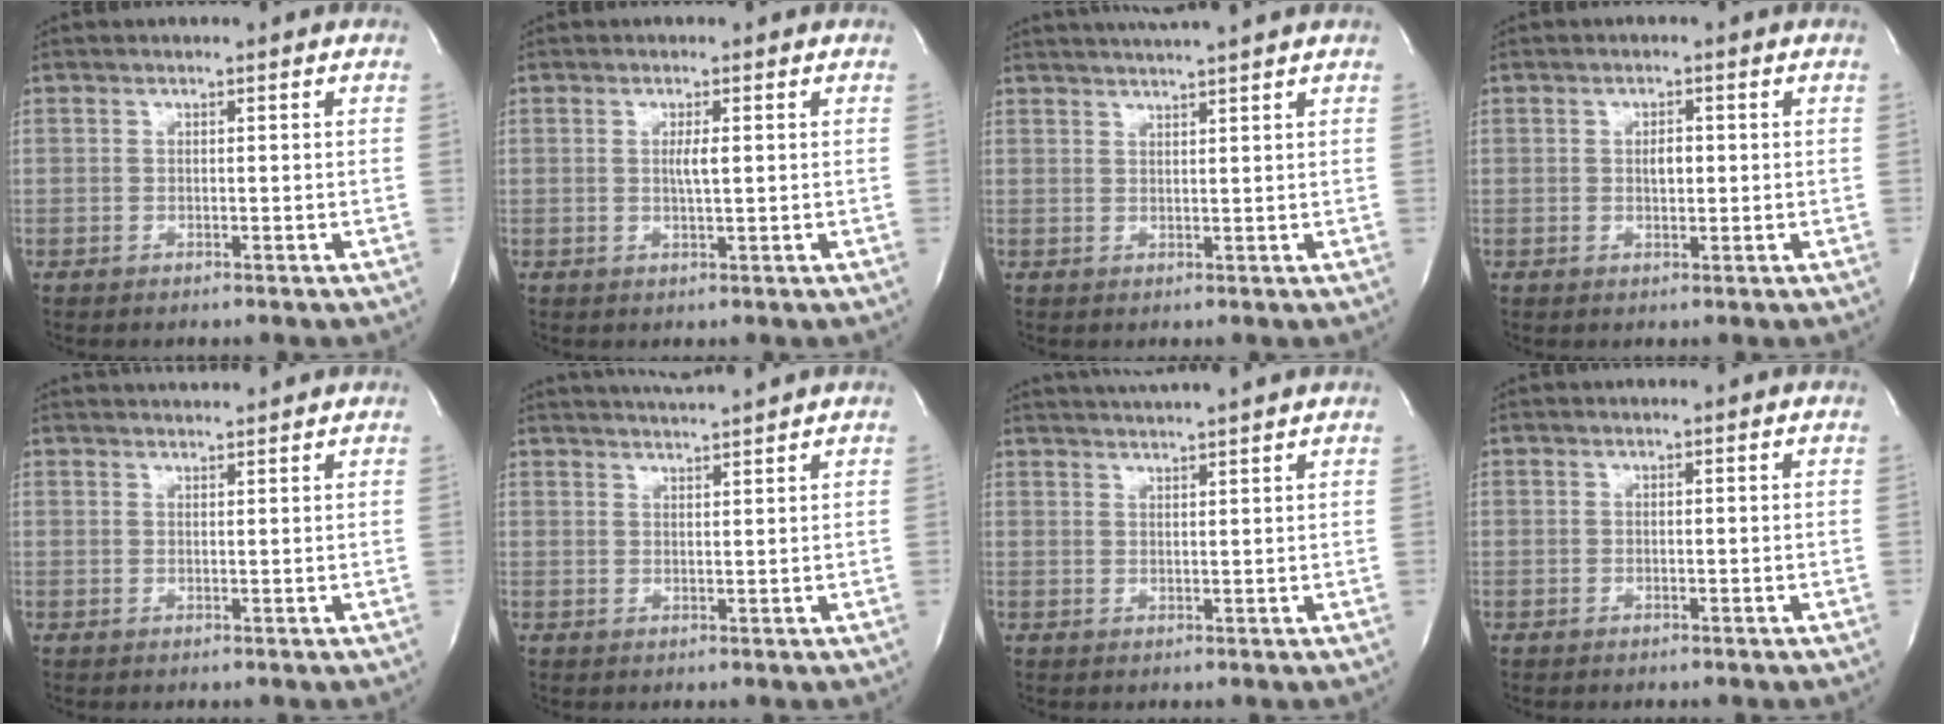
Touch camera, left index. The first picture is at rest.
{"total": 1.9, "force": [0.1, 0.0, 1.9], "torque": [-0.038, -0.003, 0.002]}
{"total": 5.7, "force": [5.1, -1.2, 2.2], "torque": [-0.035, 0.011, 0.073]}
{"total": 1.9, "force": [-0.1, 0.9, 1.7], "torque": [-0.028, -0.001, -0.001]}
{"total": 4.4, "force": [4.4, 0.0, 0.7], "torque": [-0.013, 0.021, 0.060]}
{"total": 5.2, "force": [4.9, -1.2, 1.3], "torque": [-0.024, 0.006, 0.077]}
{"total": 7.3, "force": [6.8, -1.1, 2.5], "torque": [-0.042, 0.017, 0.097]}
{"total": 0.0}